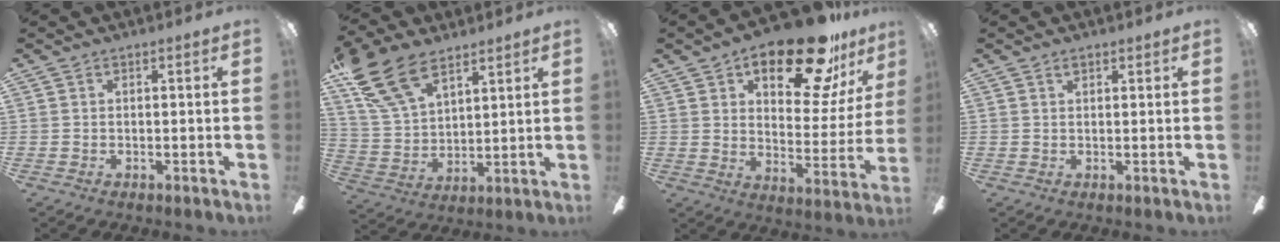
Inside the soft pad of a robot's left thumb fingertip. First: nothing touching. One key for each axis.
{"total": 17.7, "fx": 11.6, "fy": 9.4, "fz": 9.6, "tx": -0.202, "ty": -0.040, "tz": 0.220}
{"total": 21.1, "fx": 15.0, "fy": 8.4, "fz": 12.3, "tx": -0.176, "ty": -0.092, "tz": 0.246}
{"total": 1.2, "fx": 0.9, "fy": 0.6, "fz": 0.5, "tx": -0.010, "ty": 0.002, "tz": 0.017}